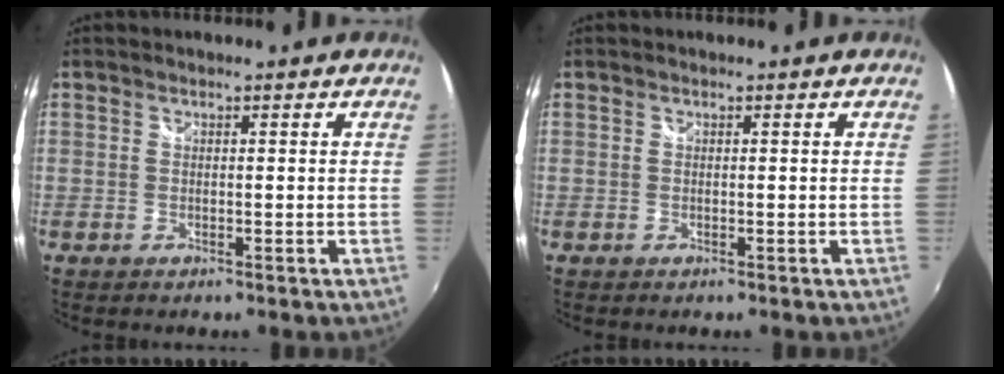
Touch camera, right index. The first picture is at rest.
{"total": 0.0}